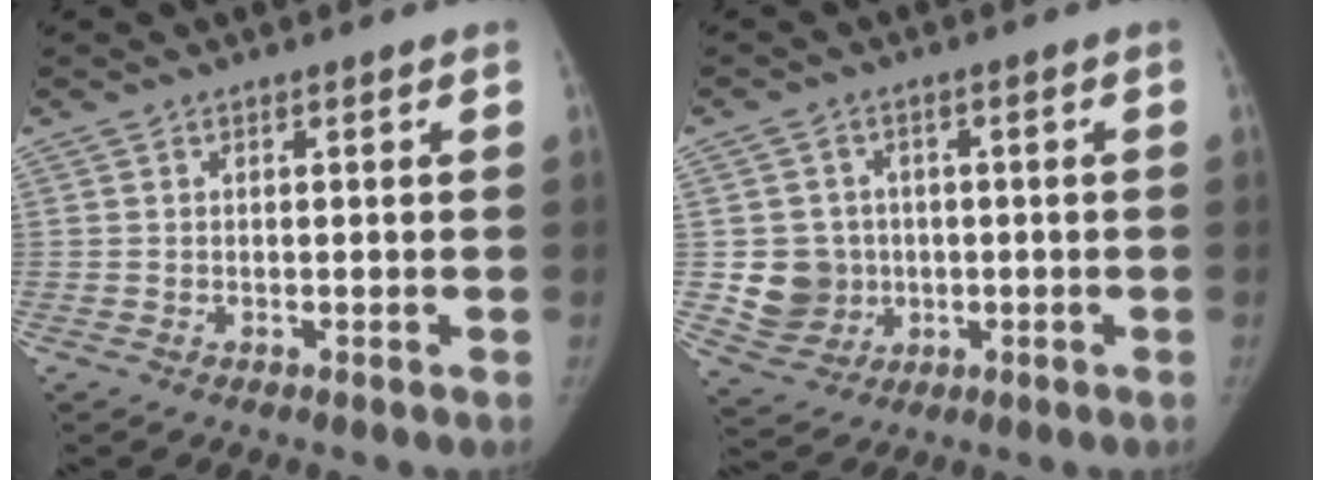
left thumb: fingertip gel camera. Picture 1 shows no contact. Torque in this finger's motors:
{"motor_torque": [0.67, 0.73, 0.21, -0.05, 0.06]}